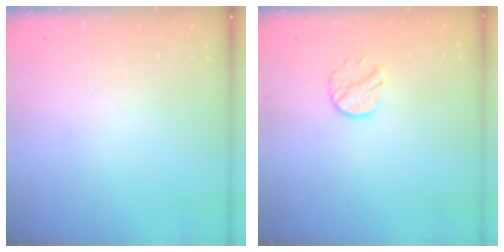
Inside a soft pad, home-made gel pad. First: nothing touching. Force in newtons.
{"total": 8.7, "press": 8.7, "slide": 0.3}